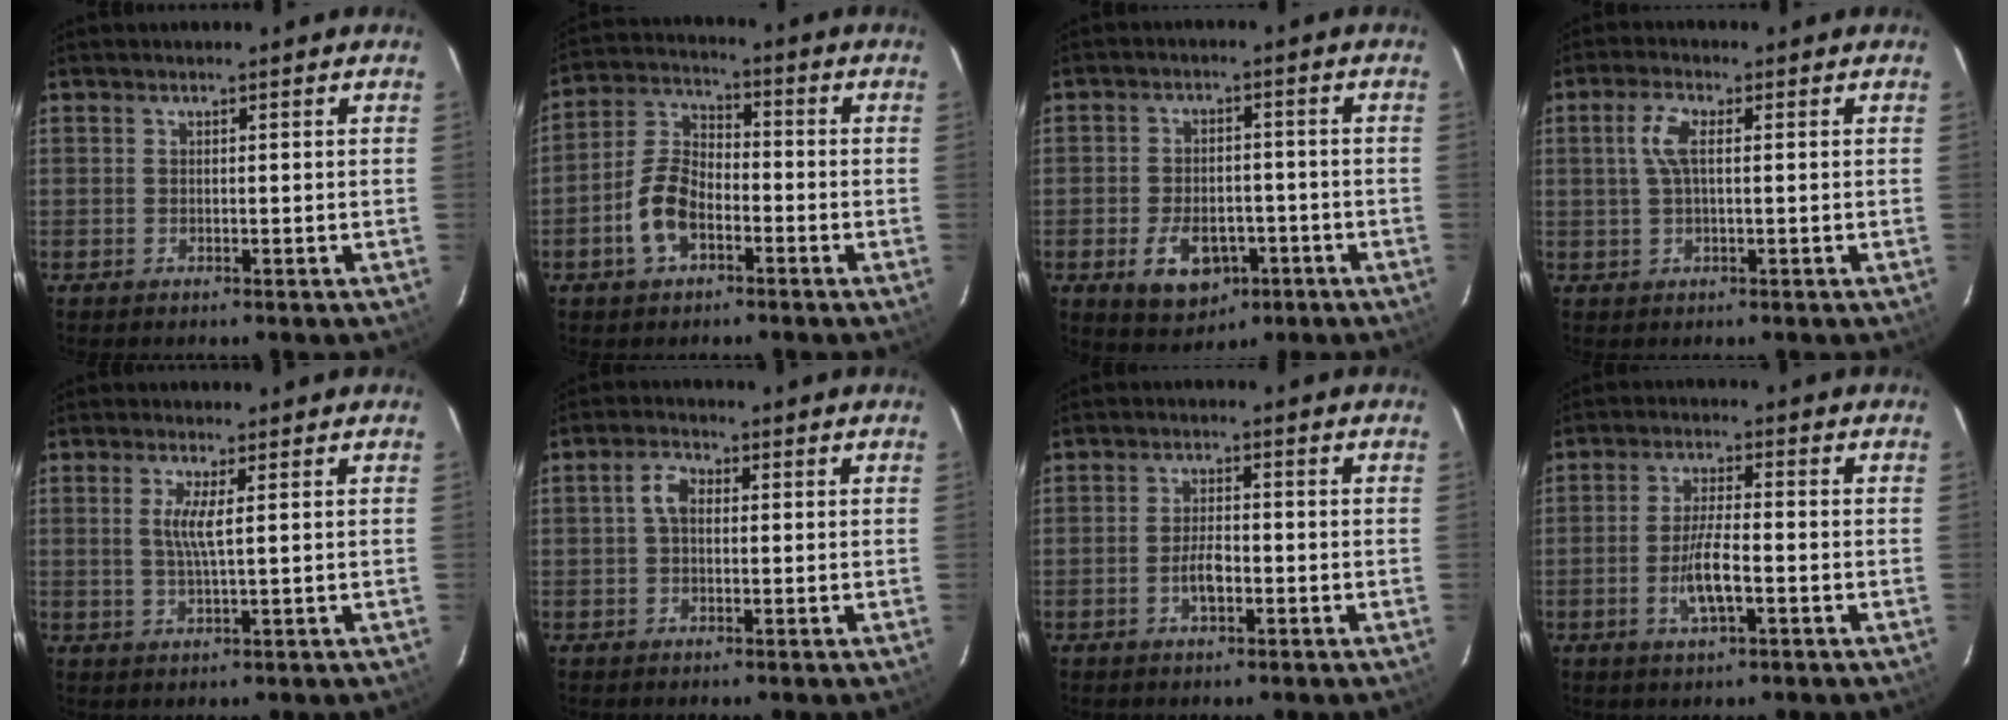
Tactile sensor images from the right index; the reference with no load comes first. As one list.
[{"total": 8.8, "force": [-4.0, 5.0, 6.1], "torque": [-0.128, 0.020, -0.074]}, {"total": 9.4, "force": [-4.1, 6.2, 5.7], "torque": [-0.122, -0.001, -0.052]}, {"total": 4.2, "force": [0.7, 1.4, 3.9], "torque": [-0.083, 0.007, 0.016]}, {"total": 3.5, "force": [0.8, -0.1, 3.4], "torque": [-0.069, -0.005, 0.013]}, {"total": 3.3, "force": [0.2, 2.2, 2.5], "torque": [-0.050, 0.012, 0.003]}, {"total": 3.7, "force": [-1.5, 1.6, 3.0], "torque": [-0.060, 0.005, -0.024]}, {"total": 6.4, "force": [-2.3, 1.4, 5.9], "torque": [-0.117, -0.001, -0.041]}]